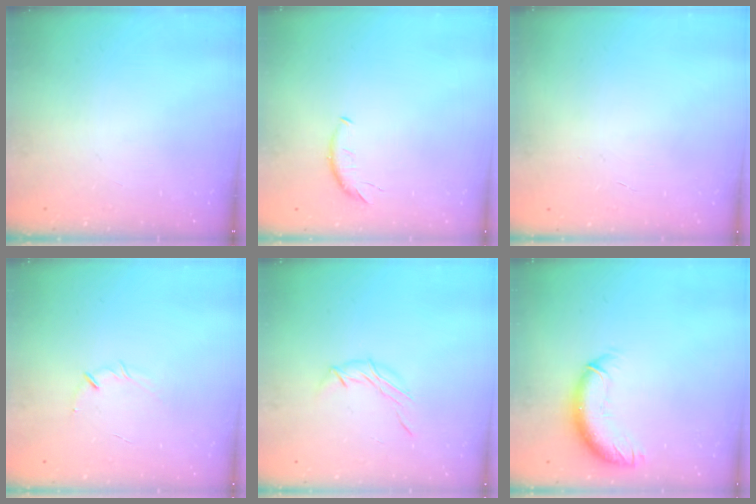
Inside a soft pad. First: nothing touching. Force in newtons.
{"total": 6.0, "press": 6.0, "slide": 0.4}
{"total": 0.0}
{"total": 4.2, "press": 4.1, "slide": 1.0}
{"total": 6.3, "press": 6.2, "slide": 0.8}
{"total": 10.7, "press": 10.6, "slide": 1.7}